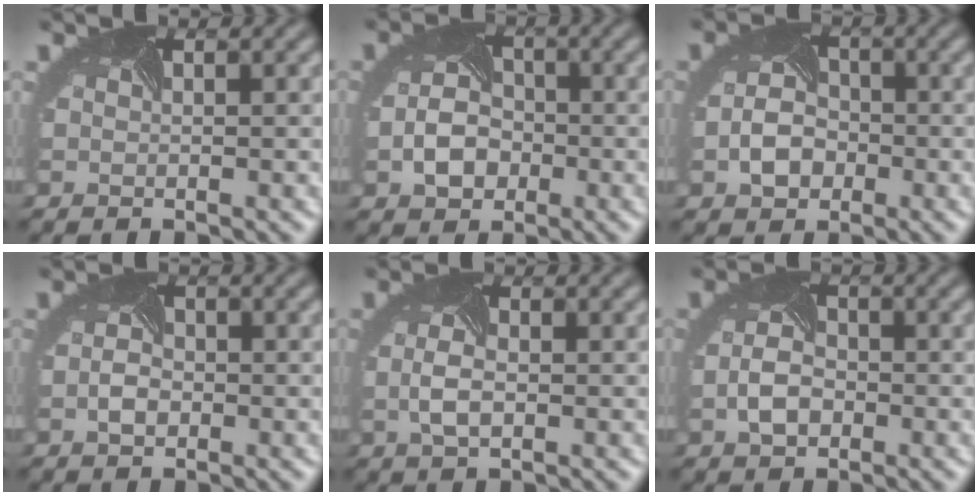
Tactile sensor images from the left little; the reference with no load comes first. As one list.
[{"total": 3.6, "force": [-1.3, 2.6, 2.1], "torque": [-0.041, -0.004, -0.022]}, {"total": 3.2, "force": [-1.3, 2.3, 1.9], "torque": [-0.034, -0.002, -0.025]}, {"total": 1.5, "force": [-0.5, 0.9, 1.0], "torque": [-0.028, -0.003, -0.013]}, {"total": 2.2, "force": [-0.2, 1.0, 1.9], "torque": [-0.053, -0.004, -0.005]}, {"total": 2.8, "force": [-0.7, 1.8, 2.1], "torque": [-0.047, -0.004, -0.016]}]